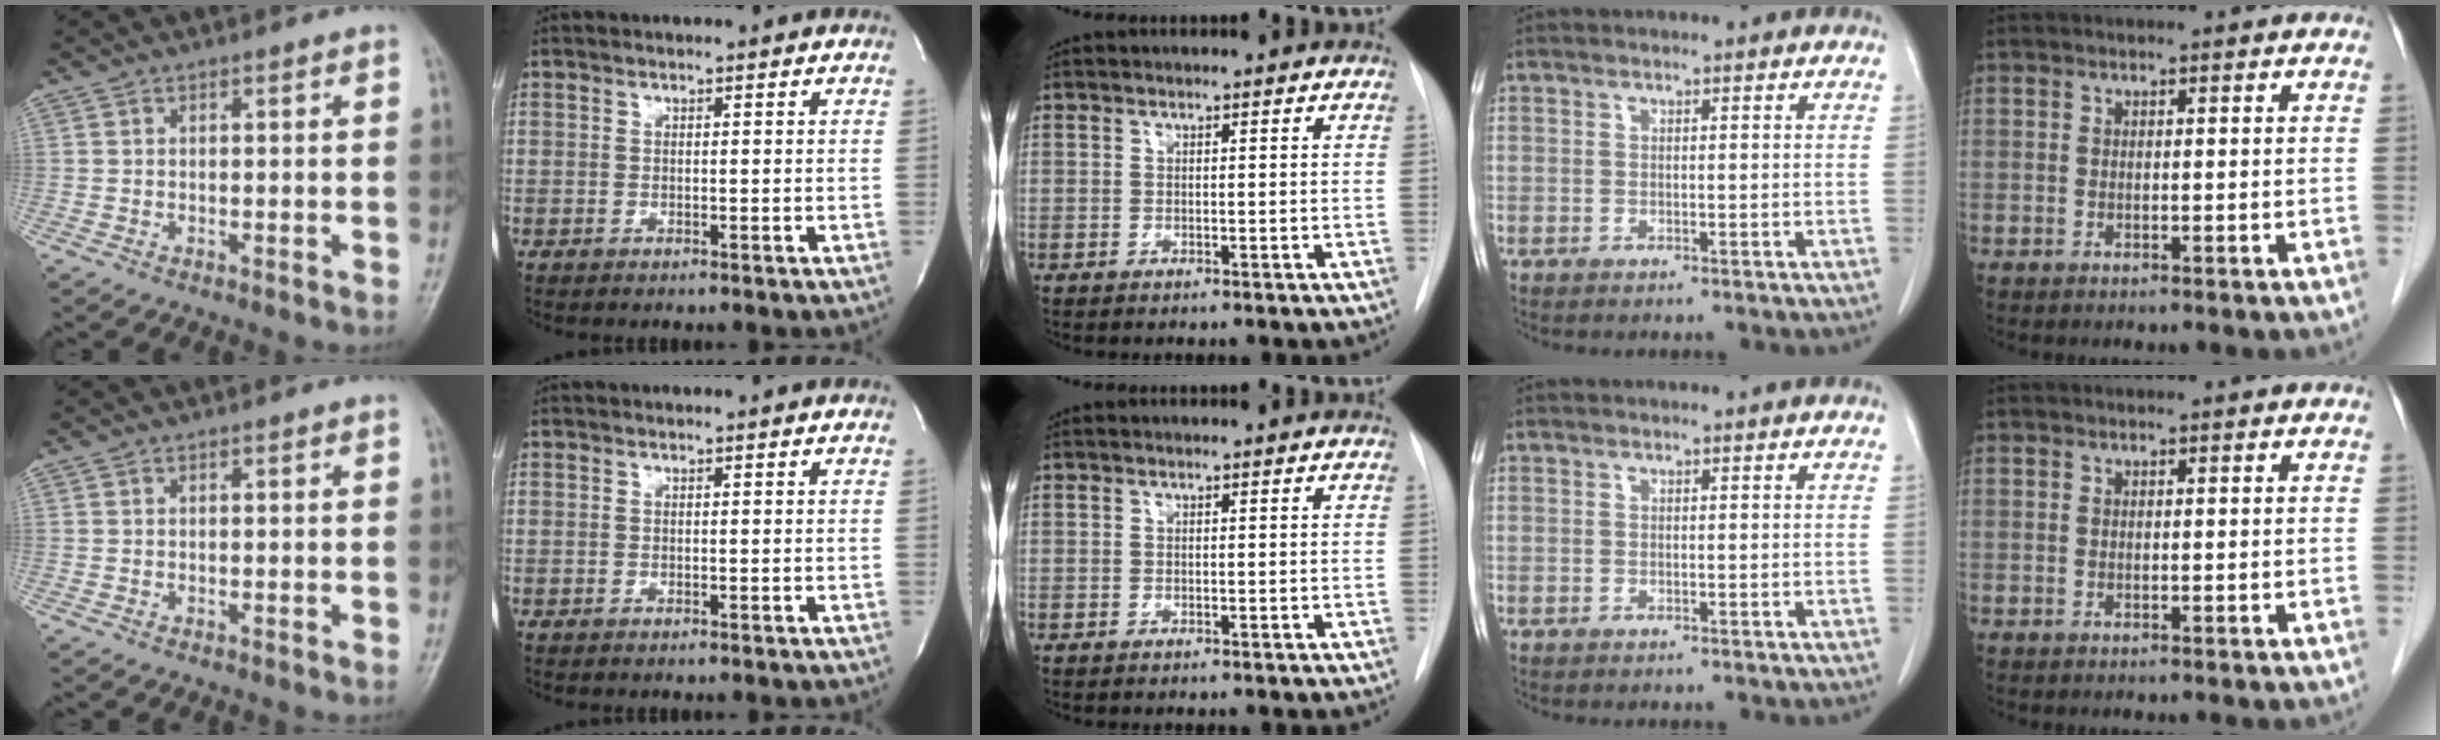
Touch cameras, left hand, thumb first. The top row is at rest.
{}